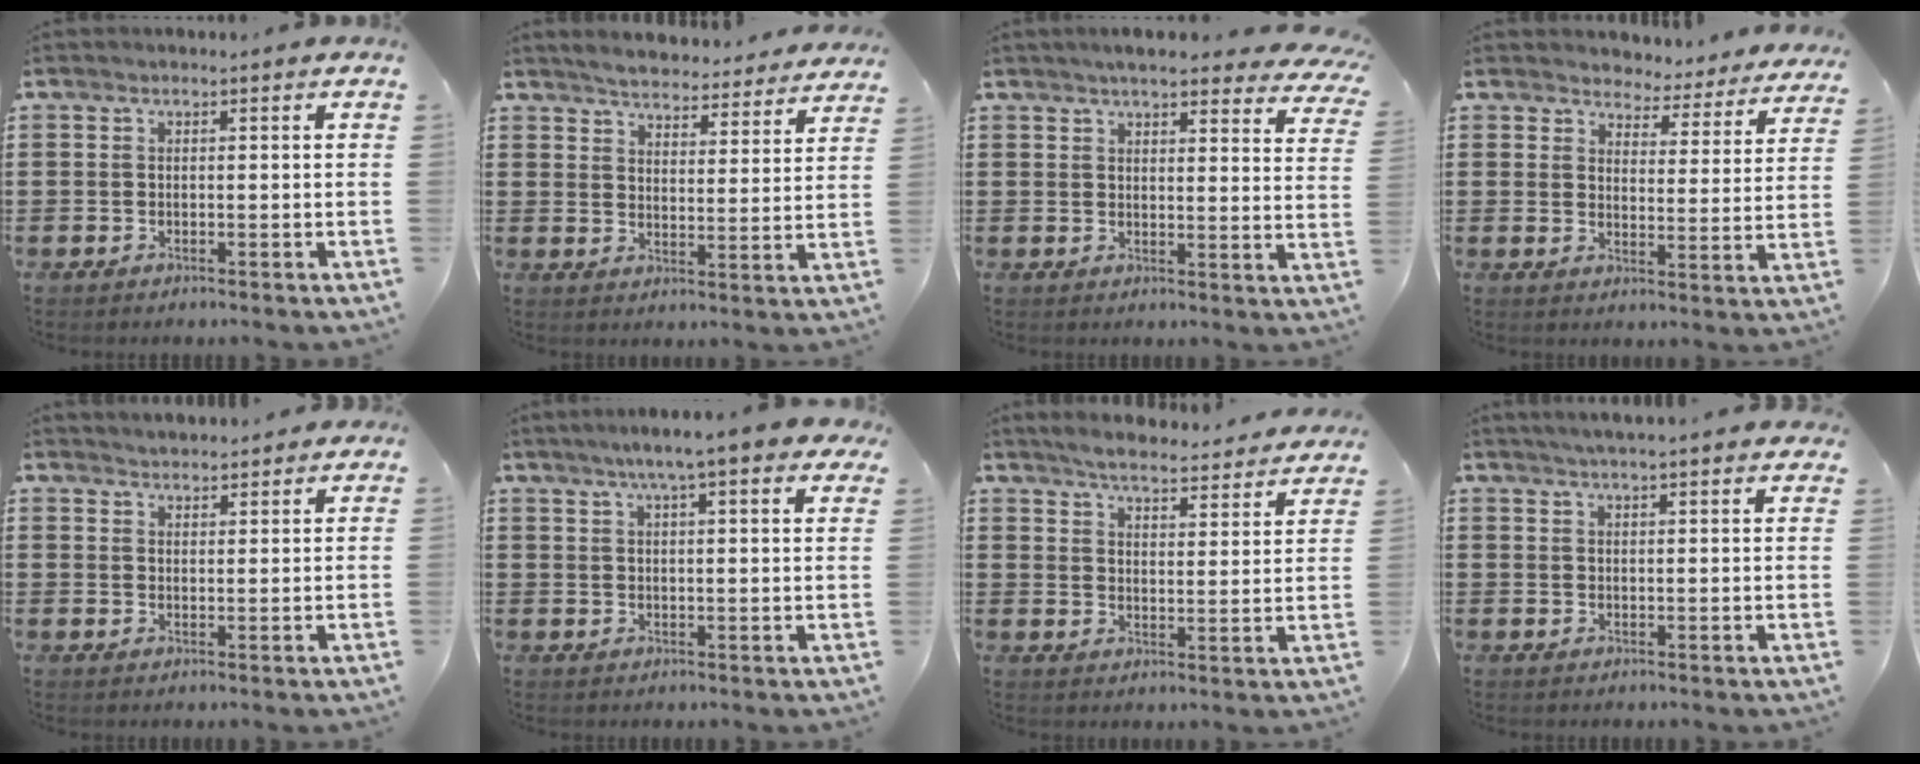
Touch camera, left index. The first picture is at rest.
{"total": 4.5, "force": [4.4, -0.1, 0.3], "torque": [-0.028, -0.031, 0.076]}
{"total": 5.1, "force": [4.6, 0.4, 2.1], "torque": [-0.049, -0.014, 0.081]}
{"total": 4.1, "force": [4.1, 0.7, -0.1], "torque": [-0.016, -0.033, 0.067]}
{"total": 2.6, "force": [2.6, 0.1, -0.3], "torque": [-0.002, -0.005, 0.050]}
{"total": 5.9, "force": [4.5, 0.4, 3.8], "torque": [-0.078, -0.004, 0.076]}
{"total": 4.6, "force": [4.5, -0.2, 1.0], "torque": [-0.041, -0.033, 0.074]}
{"total": 2.8, "force": [2.7, -0.3, 0.7], "torque": [-0.022, -0.005, 0.049]}